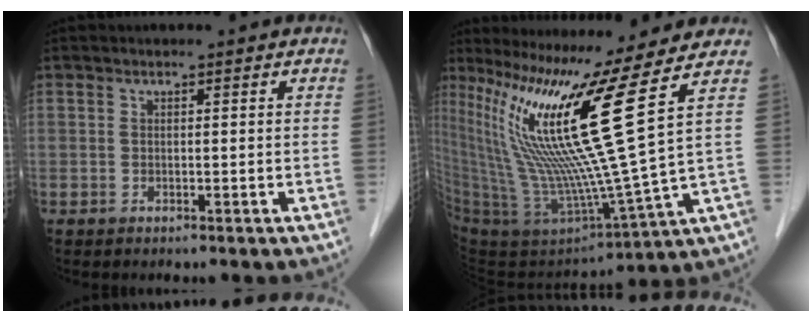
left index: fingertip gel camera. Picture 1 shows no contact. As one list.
[{"total": 20.5, "force": [9.6, -3.0, 17.8], "torque": [-0.322, -0.034, 0.165]}]